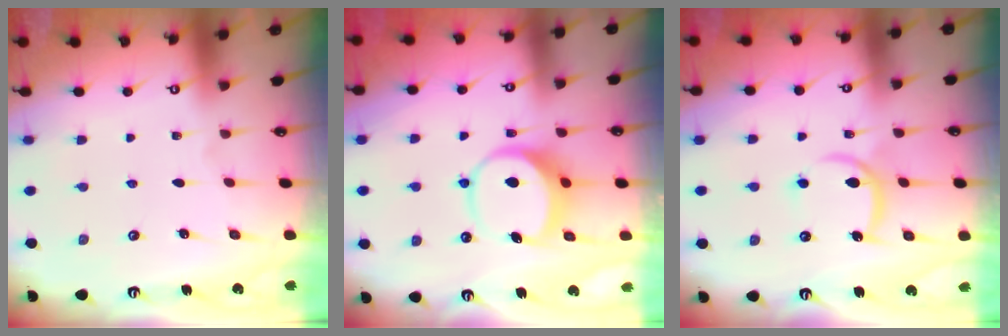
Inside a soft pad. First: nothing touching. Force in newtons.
{"total": 7.4, "press": 7.3, "slide": 1.3}
{"total": 9.0, "press": 9.0, "slide": 0.5}